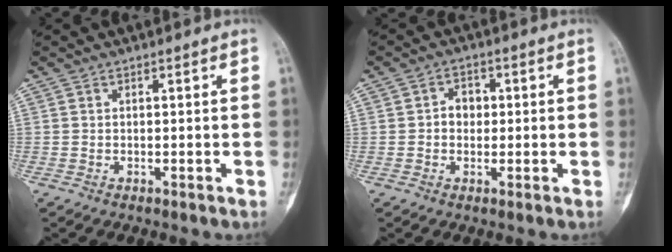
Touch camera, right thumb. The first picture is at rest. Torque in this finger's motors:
{"motor_torque": [0.58, 0.36, 0.15, -0.22, -0.01]}